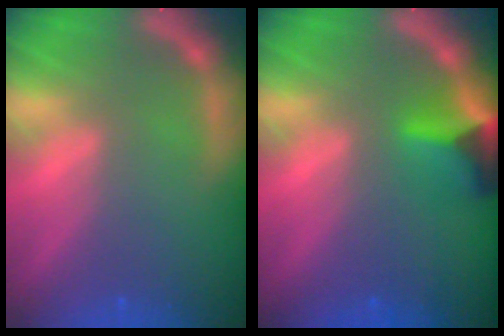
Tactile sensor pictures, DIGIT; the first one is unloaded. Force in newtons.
{"total": 4.5}